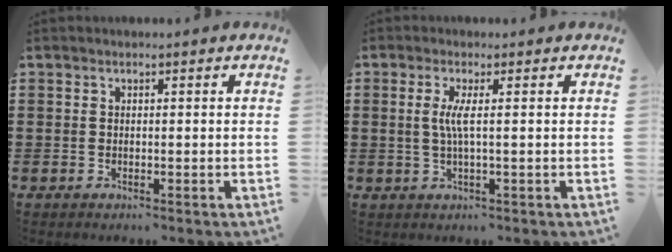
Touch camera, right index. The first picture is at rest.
{"total": 3.2, "force": [0.1, -0.2, 3.2], "torque": [-0.068, -0.009, -0.003]}